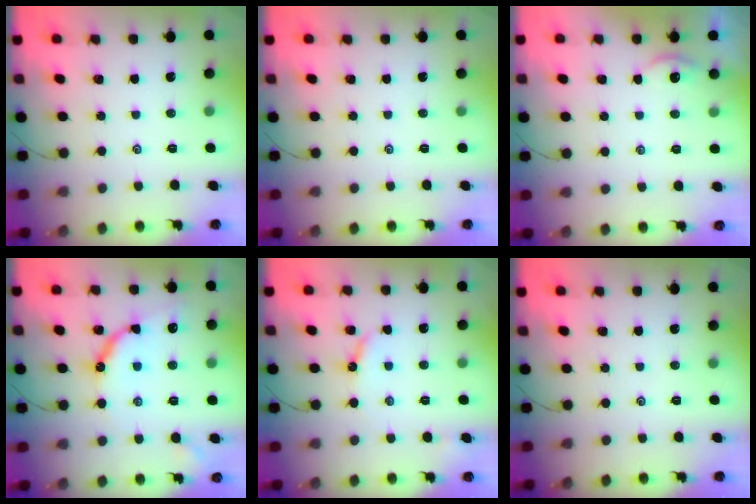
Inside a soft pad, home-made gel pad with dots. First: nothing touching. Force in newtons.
{"total": 0.0}
{"total": 2.2, "press": 2.2, "slide": 0.3}
{"total": 10.1, "press": 10.0, "slide": 1.3}
{"total": 6.2, "press": 6.2, "slide": 0.6}
{"total": 0.0}